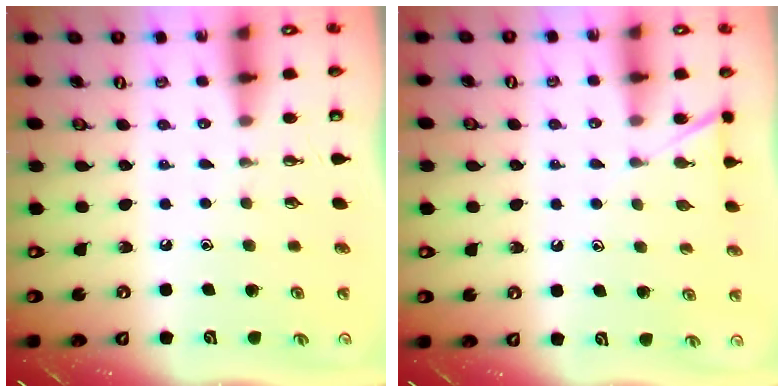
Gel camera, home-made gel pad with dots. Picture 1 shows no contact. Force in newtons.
{"total": 4.9, "press": 4.9, "slide": 0.6}